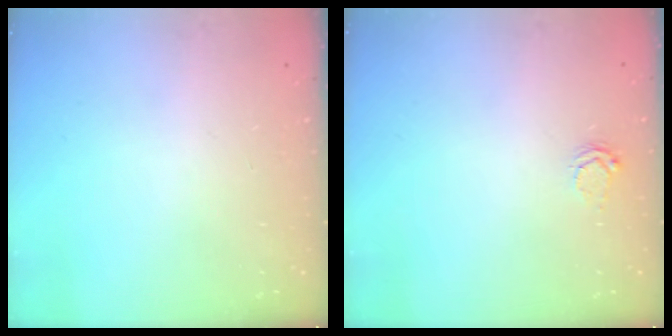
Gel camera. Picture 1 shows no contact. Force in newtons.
{"total": 2.6, "press": 2.6, "slide": 0.3}